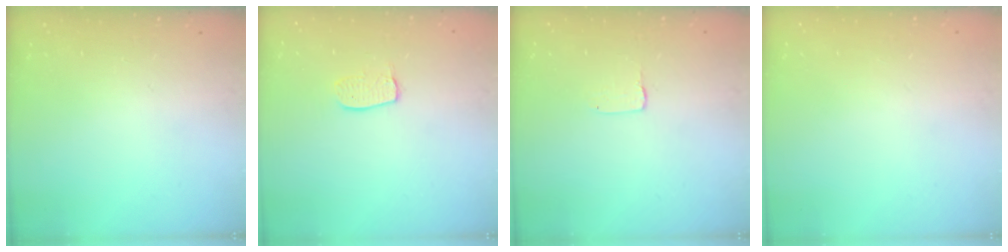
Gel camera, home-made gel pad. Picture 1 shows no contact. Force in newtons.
{"total": 7.1, "press": 7.1, "slide": 0.3}
{"total": 1.0, "press": 1.0, "slide": 0.1}
{"total": 0.0}